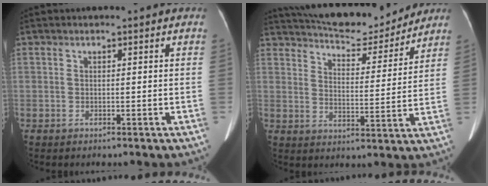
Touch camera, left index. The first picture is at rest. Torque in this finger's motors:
{"motor_torque": [0.76, -1.10, 0.09, 0.02]}